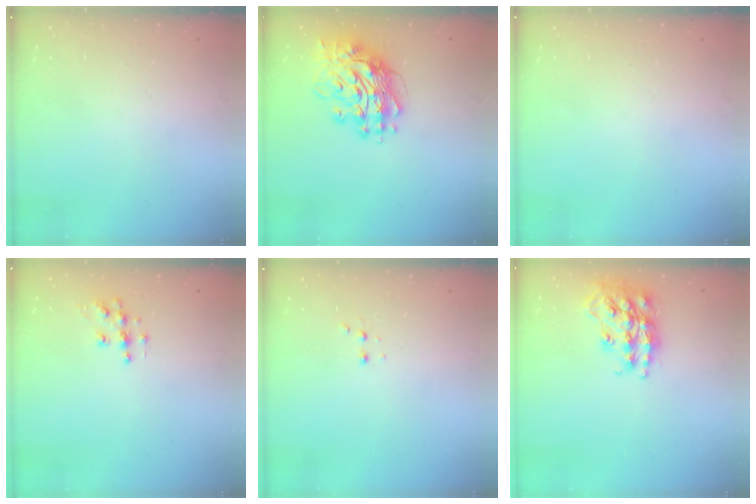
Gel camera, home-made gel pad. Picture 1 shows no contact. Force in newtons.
{"total": 17.5, "press": 17.4, "slide": 1.7}
{"total": 0.0}
{"total": 7.3, "press": 7.3, "slide": 0.2}
{"total": 2.5, "press": 2.4, "slide": 0.8}
{"total": 18.4, "press": 18.4, "slide": 1.2}